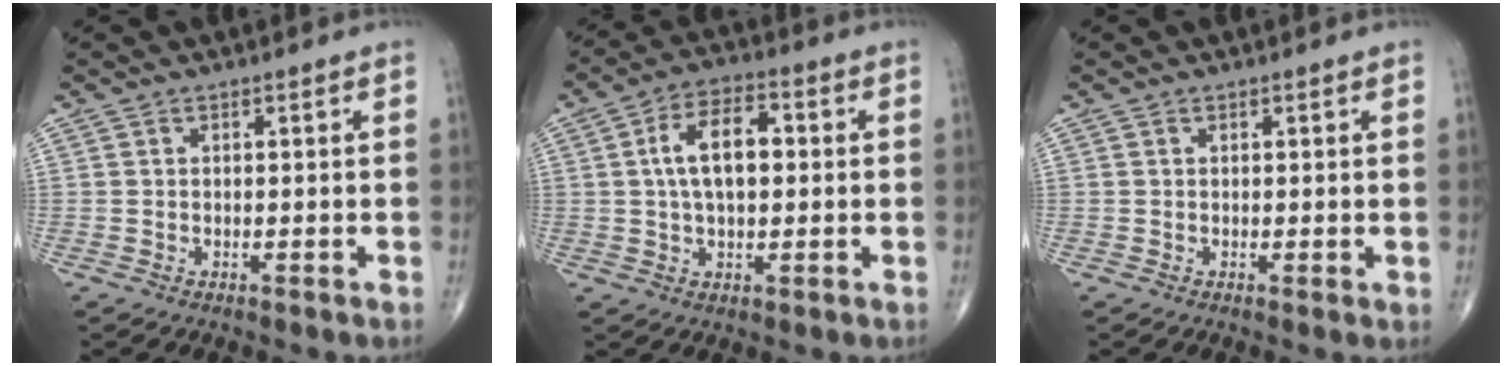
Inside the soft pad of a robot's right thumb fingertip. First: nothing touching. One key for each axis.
{"total": 10.2, "fx": 1.2, "fy": 5.5, "fz": 8.5, "tx": -0.143, "ty": 0.019, "tz": 0.016}
{"total": 0.7, "fx": 0.2, "fy": 0.2, "fz": 0.6, "tx": -0.010, "ty": -0.004, "tz": 0.001}